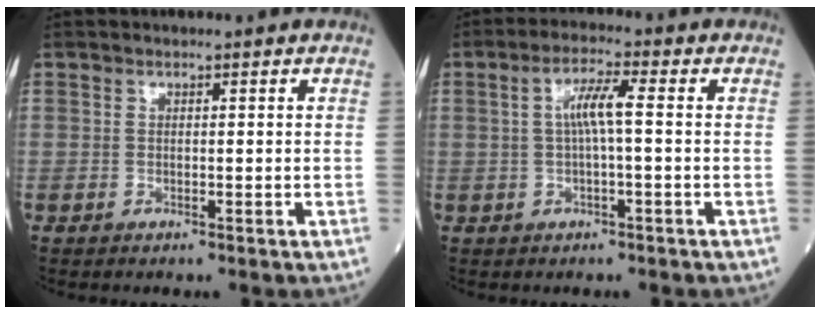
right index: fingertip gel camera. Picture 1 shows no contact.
{"total": 4.7, "force": [0.4, 0.2, 4.6], "torque": [-0.087, 0.013, 0.010]}